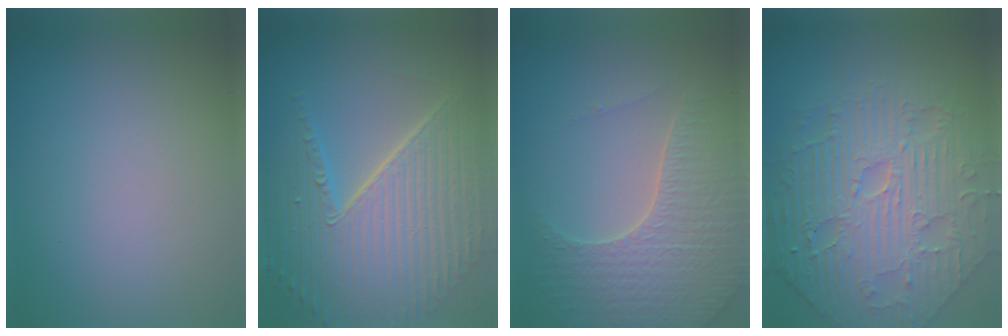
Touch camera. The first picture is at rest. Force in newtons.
{"total": 10.4, "press": 6.7, "slide": 8.0}
{"total": 5.1, "press": 4.5, "slide": 2.3}
{"total": 8.2, "press": 6.6, "slide": 4.8}